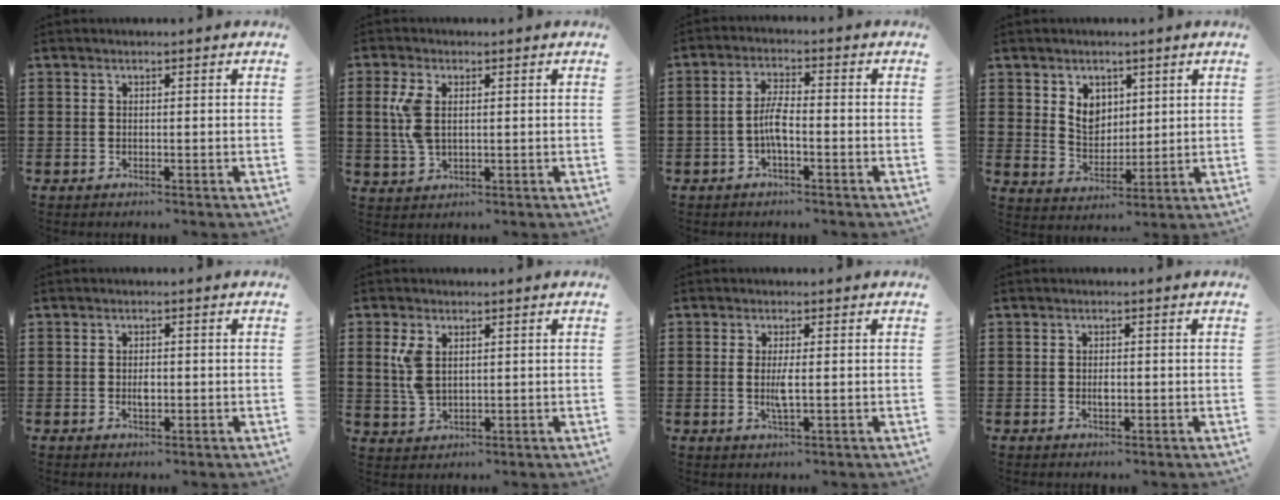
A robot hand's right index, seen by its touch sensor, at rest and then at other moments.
{"total": 5.2, "force": [0.9, 2.8, 4.3], "torque": [-0.112, 0.001, 0.008]}
{"total": 4.2, "force": [-1.2, 1.1, 3.8], "torque": [-0.083, 0.001, -0.026]}
{"total": 5.2, "force": [2.3, 4.2, 2.1], "torque": [-0.051, 0.010, 0.041]}
{"total": 1.9, "force": [-0.2, 0.8, 1.6], "torque": [-0.032, 0.001, -0.003]}
{"total": 4.3, "force": [1.3, 2.4, 3.2], "torque": [-0.078, 0.005, 0.022]}
{"total": 2.8, "force": [-0.1, 0.3, 2.8], "torque": [-0.059, -0.009, -0.005]}
{"total": 1.5, "force": [-0.2, 0.6, 1.3], "torque": [-0.026, -0.001, -0.003]}